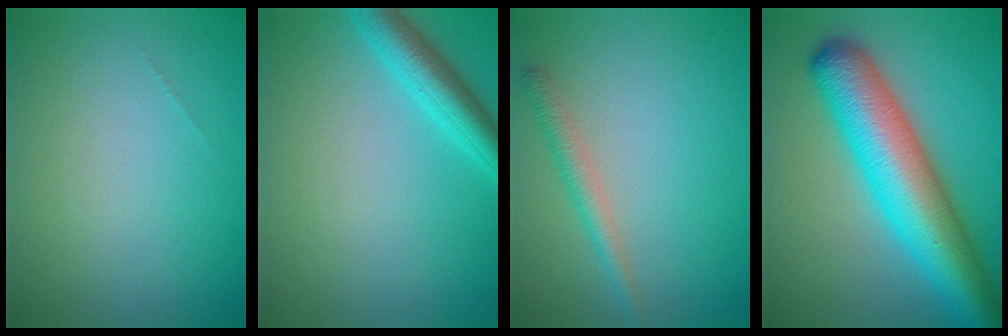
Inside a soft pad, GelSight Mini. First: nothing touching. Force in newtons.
{"total": 3.9, "press": 3.9, "slide": 0.2}
{"total": 2.2, "press": 2.2, "slide": 0.0}
{"total": 11.1, "press": 11.1, "slide": 0.3}